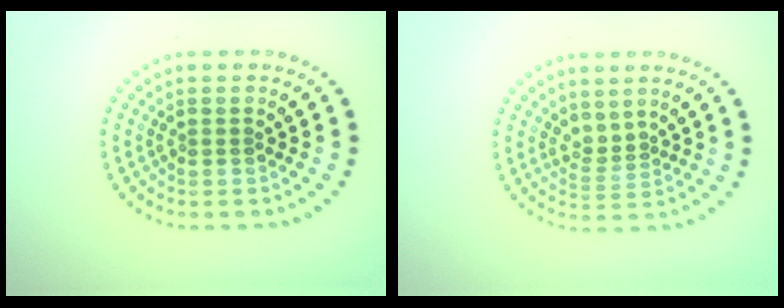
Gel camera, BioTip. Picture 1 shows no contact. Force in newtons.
{"total": 1.7, "press": 1.1, "slide": 1.3}